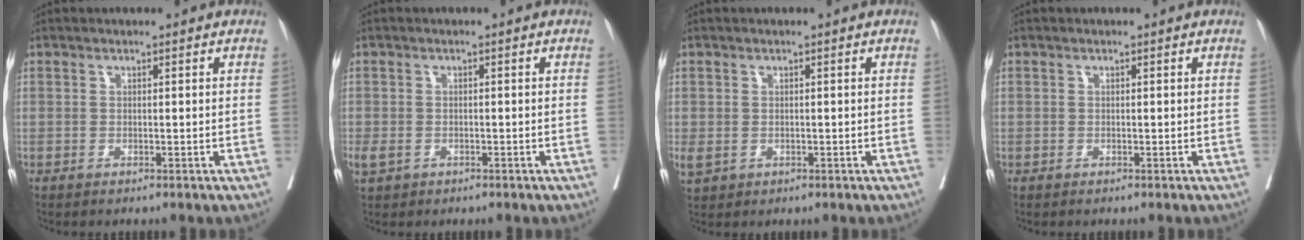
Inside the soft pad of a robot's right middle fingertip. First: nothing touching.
{"total": 2.5, "force": [-1.1, 1.5, 1.6], "torque": [-0.043, -0.001, -0.014]}
{"total": 2.4, "force": [-0.4, 1.9, 1.4], "torque": [-0.036, -0.002, 0.005]}
{"total": 0.6, "force": [-0.1, 0.6, -0.1], "torque": [0.006, 0.006, -0.005]}